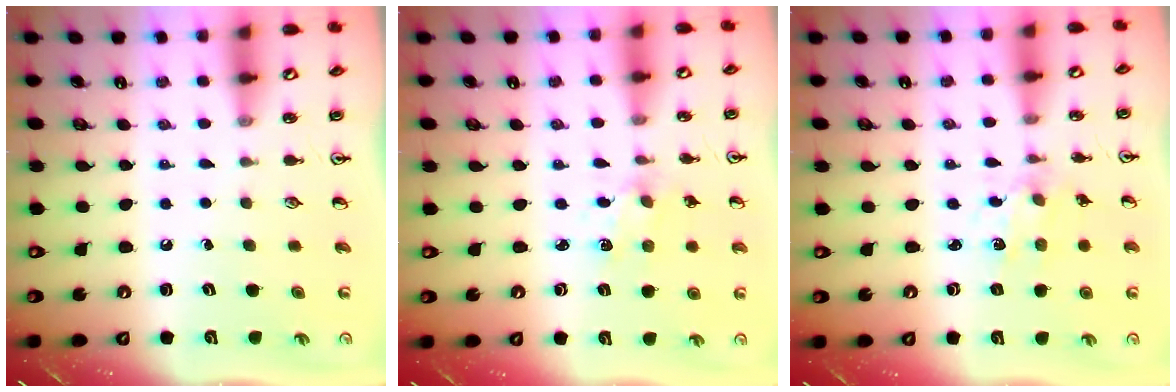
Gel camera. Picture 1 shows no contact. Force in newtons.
{"total": 1.6, "press": 1.6, "slide": 0.5}
{"total": 1.8, "press": 1.8, "slide": 0.3}